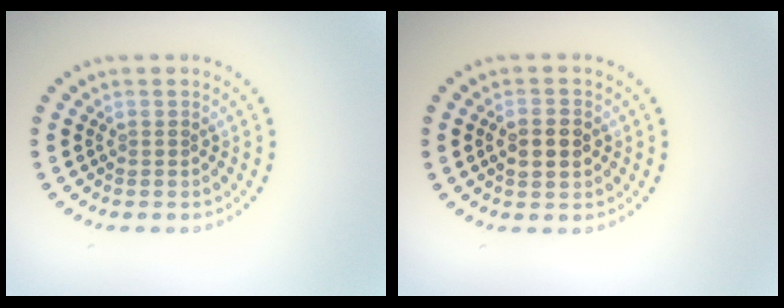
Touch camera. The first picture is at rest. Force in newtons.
{"total": 2.6, "press": 2.6, "slide": 0.1}